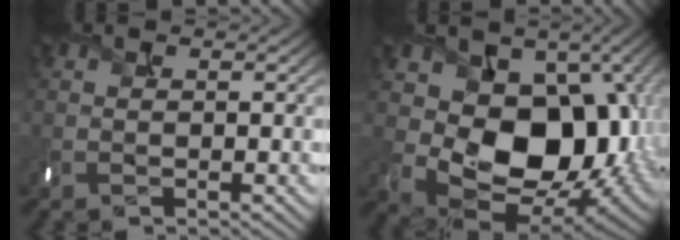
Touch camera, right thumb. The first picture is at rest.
{"total": 13.4, "force": [0.6, 9.8, 9.0], "torque": [-0.136, -0.040, 0.025]}